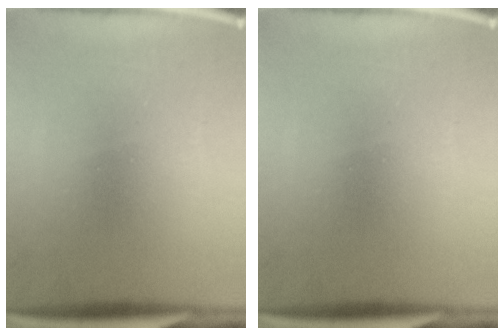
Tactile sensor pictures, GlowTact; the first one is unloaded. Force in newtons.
{"total": 0.0}